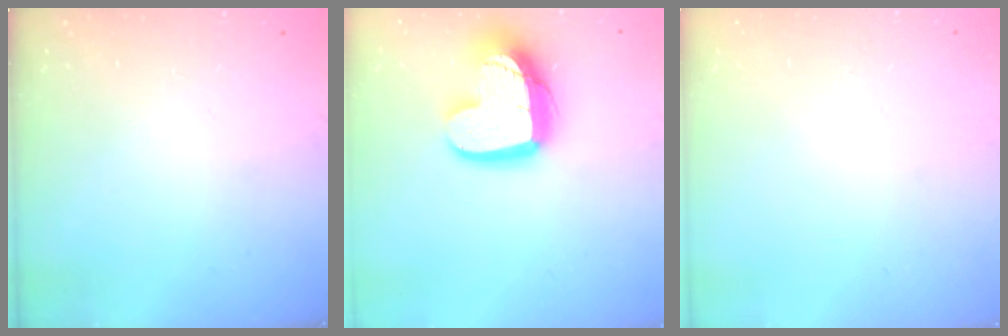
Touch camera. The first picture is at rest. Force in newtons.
{"total": 16.7, "press": 16.6, "slide": 1.5}
{"total": 0.0}